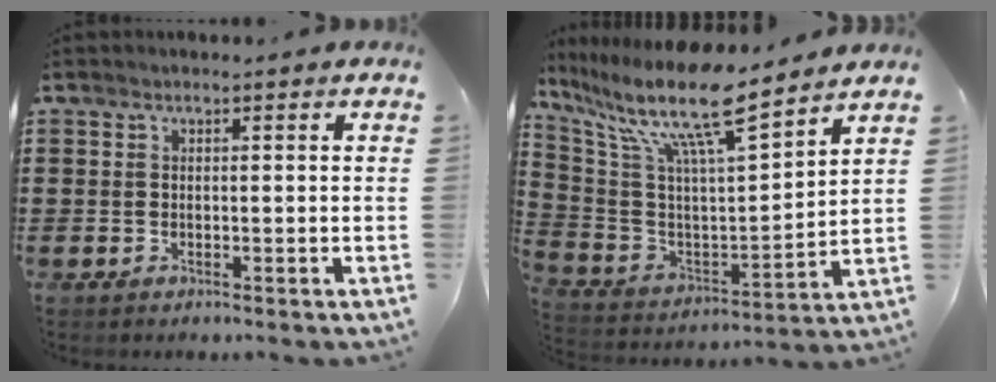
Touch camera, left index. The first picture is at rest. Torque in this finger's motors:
{"motor_torque": [2.14, 0.00, 1.05, 0.21]}